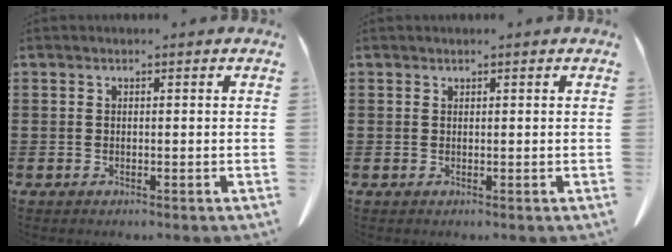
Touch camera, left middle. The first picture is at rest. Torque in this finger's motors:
{"motor_torque": [0.16, 0.14, -0.02, 0.00]}